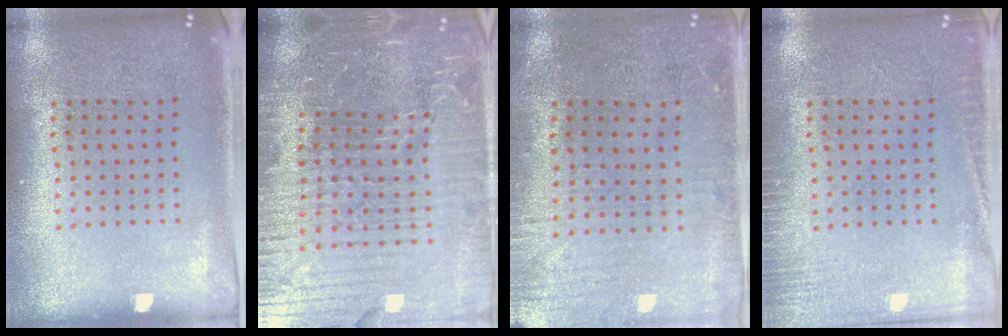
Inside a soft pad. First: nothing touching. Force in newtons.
{"total": 6.9, "press": 6.0, "slide": 3.4}
{"total": 0.6, "press": 0.4, "slide": 0.4}
{"total": 2.4, "press": 2.4, "slide": 0.4}